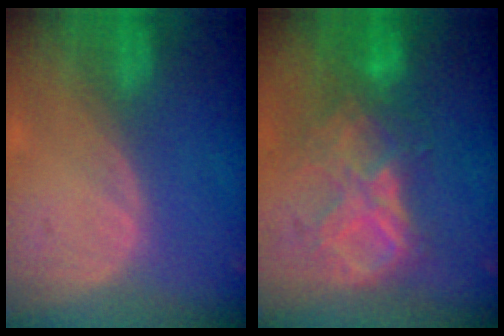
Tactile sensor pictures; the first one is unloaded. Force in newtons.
{"total": 8.6, "press": 7.7, "slide": 3.8}